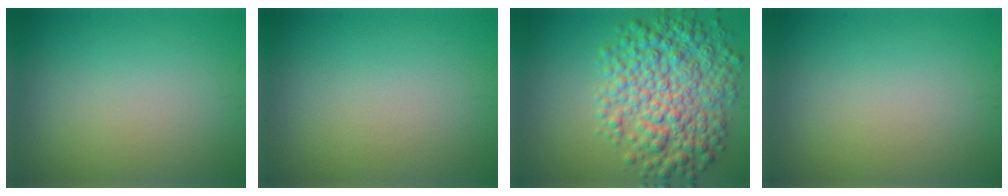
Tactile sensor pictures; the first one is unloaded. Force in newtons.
{"total": 0.0}
{"total": 8.6, "press": 8.6, "slide": 0.1}
{"total": 0.0}